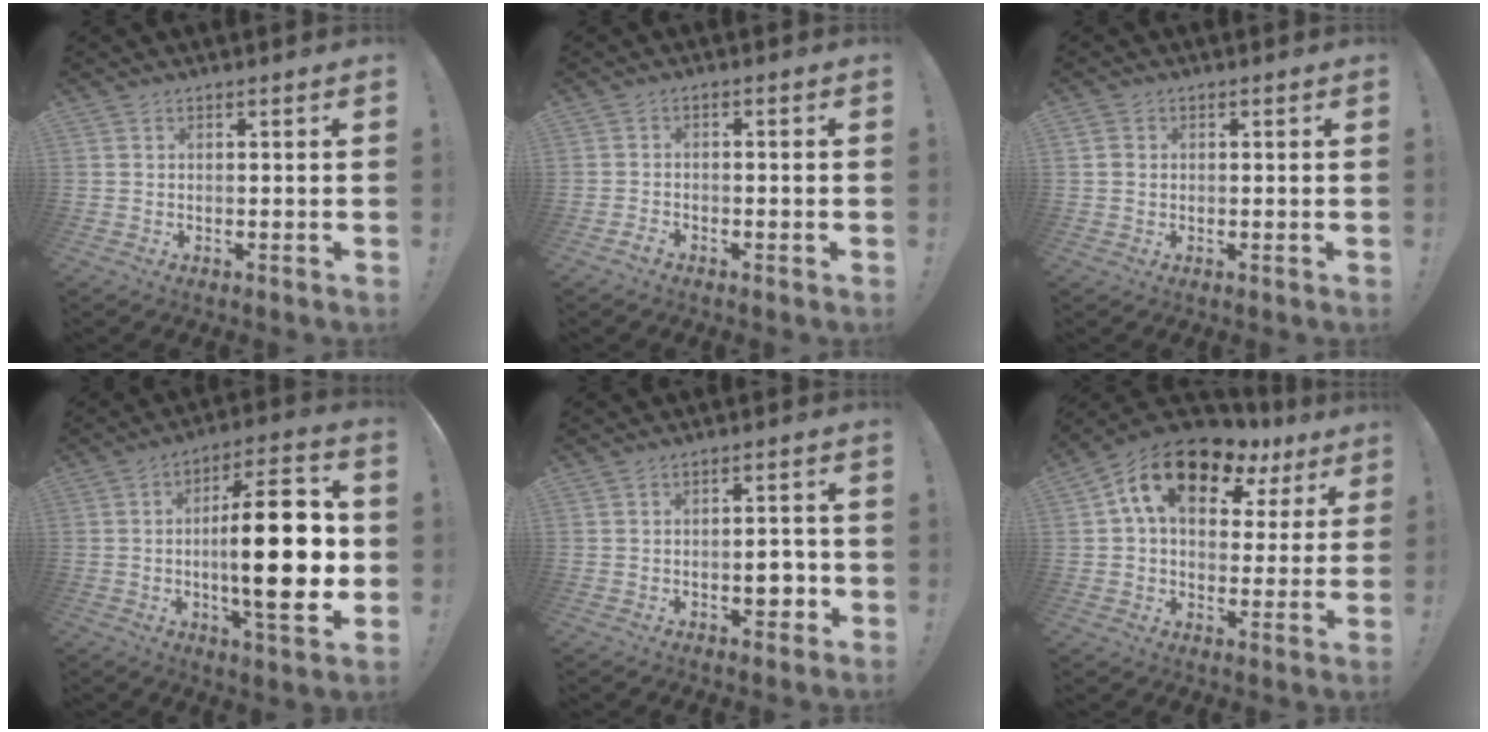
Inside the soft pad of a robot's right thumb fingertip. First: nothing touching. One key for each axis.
{"total": 2.4, "fx": -2.0, "fy": 0.7, "fz": 1.2, "tx": -0.014, "ty": 0.007, "tz": -0.036}
{"total": 2.0, "fx": 0.6, "fy": 1.8, "fz": 0.7, "tx": -0.006, "ty": 0.000, "tz": 0.010}
{"total": 22.5, "fx": -0.9, "fy": 6.3, "fz": 21.5, "tx": -0.341, "ty": -0.006, "tz": -0.021}
{"total": 5.3, "fx": -1.5, "fy": 3.1, "fz": 4.1, "tx": -0.041, "ty": 0.008, "tz": -0.028}
{"total": 16.5, "fx": 8.5, "fy": 9.5, "fz": 10.5, "tx": -0.168, "ty": -0.036, "tz": 0.150}